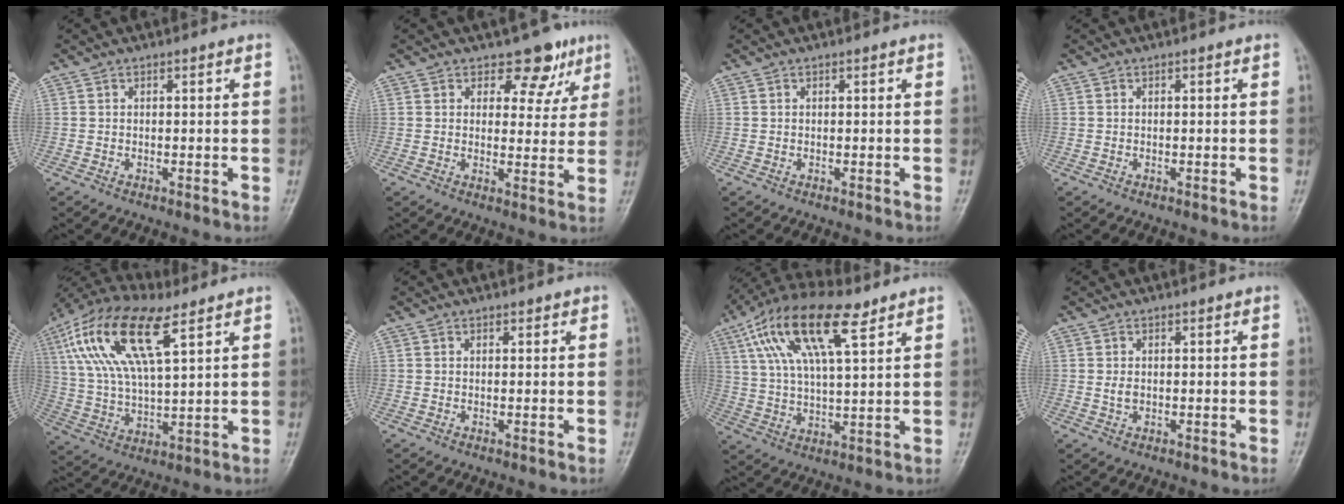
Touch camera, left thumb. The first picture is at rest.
{"total": 6.8, "force": [4.4, 4.5, 2.5], "torque": [0.011, -0.019, 0.055]}
{"total": 0.0}
{"total": 0.0}
{"total": 18.8, "force": [8.5, 7.3, 15.1], "torque": [-0.297, -0.002, 0.159]}
{"total": 0.8, "force": [0.6, 0.5, 0.2], "torque": [0.003, -0.003, 0.005]}
{"total": 17.0, "force": [8.6, 6.1, 13.4], "torque": [-0.242, -0.001, 0.157]}
{"total": 1.6, "force": [0.1, 1.1, 1.1], "torque": [-0.020, -0.002, 0.005]}